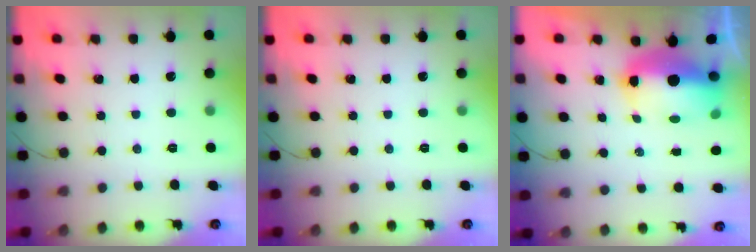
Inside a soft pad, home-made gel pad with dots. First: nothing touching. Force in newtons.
{"total": 0.0}
{"total": 10.7, "press": 10.5, "slide": 2.3}